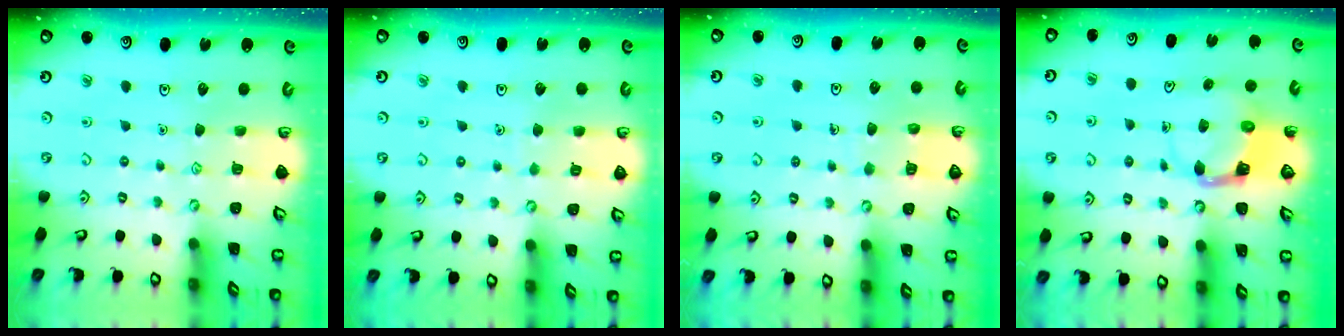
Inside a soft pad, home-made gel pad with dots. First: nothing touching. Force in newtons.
{"total": 2.5, "press": 2.5, "slide": 0.3}
{"total": 5.6, "press": 5.6, "slide": 0.4}
{"total": 3.7, "press": 3.6, "slide": 0.6}